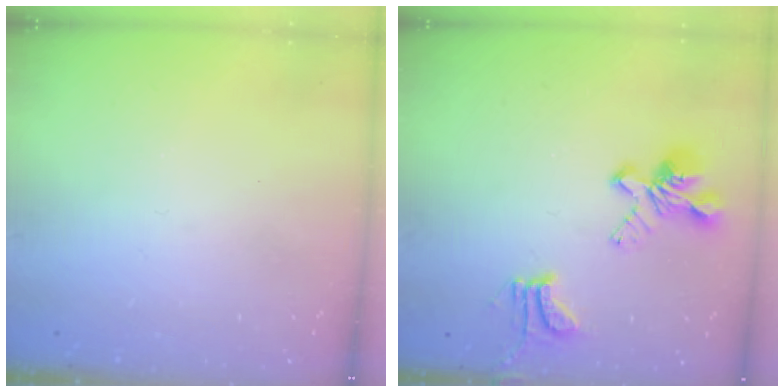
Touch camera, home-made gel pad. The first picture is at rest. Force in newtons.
{"total": 5.8, "press": 5.6, "slide": 1.7}